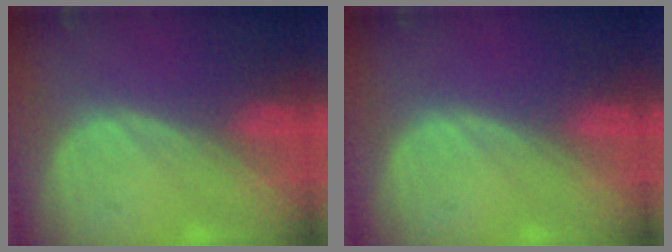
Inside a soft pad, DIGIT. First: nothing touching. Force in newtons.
{"total": 0.0}